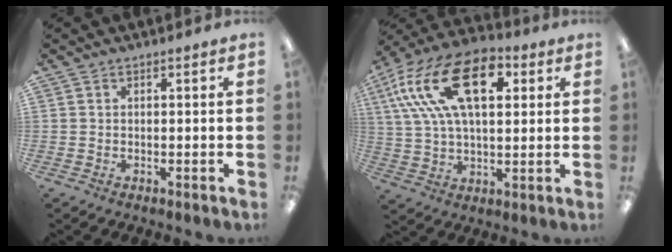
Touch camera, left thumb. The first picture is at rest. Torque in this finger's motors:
{"motor_torque": [0.46, 1.83, 1.82, -0.95, 0.22]}